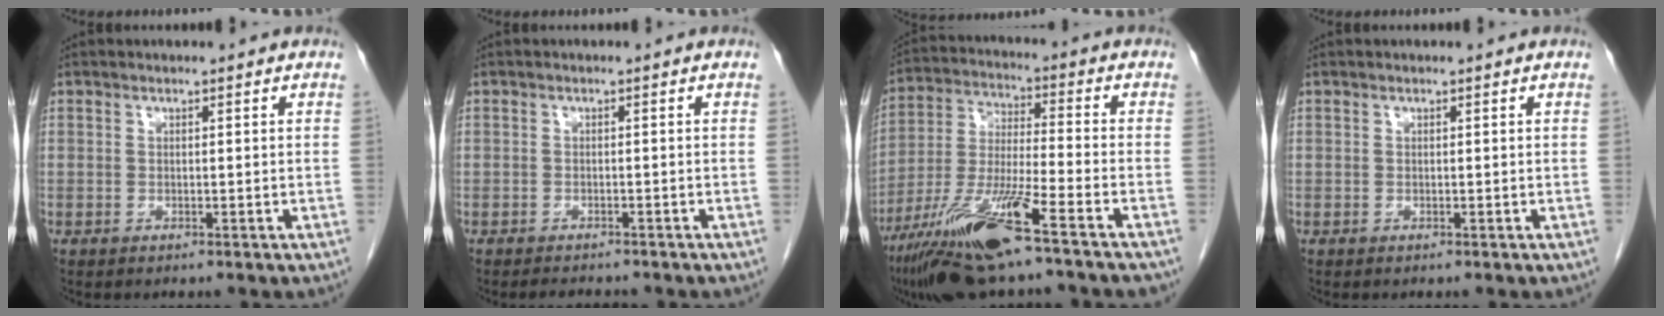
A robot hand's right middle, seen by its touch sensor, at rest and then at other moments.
{"total": 2.6, "force": [-2.4, 0.8, 0.7], "torque": [-0.014, -0.007, -0.032]}
{"total": 16.4, "force": [-10.4, 1.0, 12.7], "torque": [-0.254, -0.039, -0.189]}
{"total": 0.0}